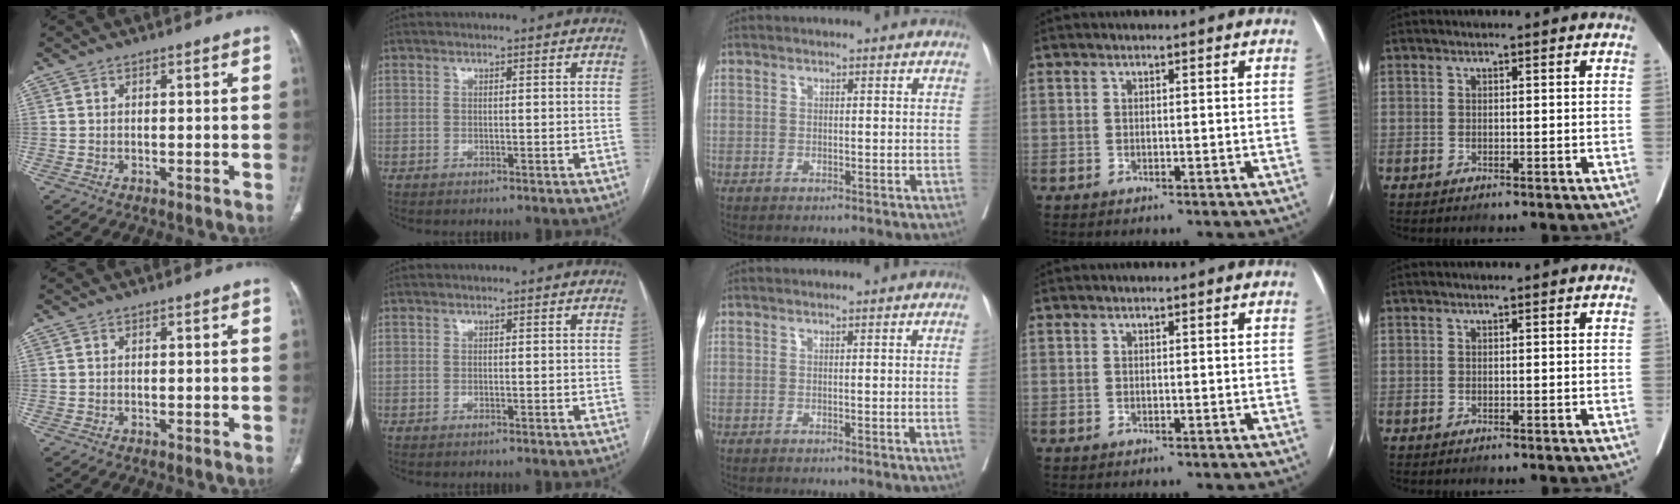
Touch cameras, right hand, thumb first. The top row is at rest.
{"middle": {"total": 1.2, "force": [-0.2, -0.5, 1.1], "torque": [-0.010, -0.001, -0.001]}}